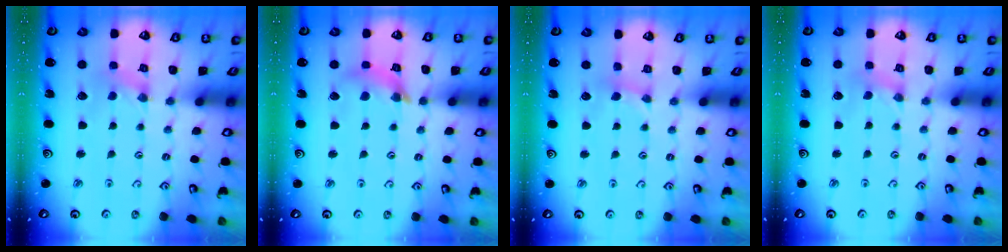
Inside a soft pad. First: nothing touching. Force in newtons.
{"total": 8.4, "press": 8.4, "slide": 0.8}
{"total": 2.1, "press": 2.0, "slide": 0.3}
{"total": 0.0}